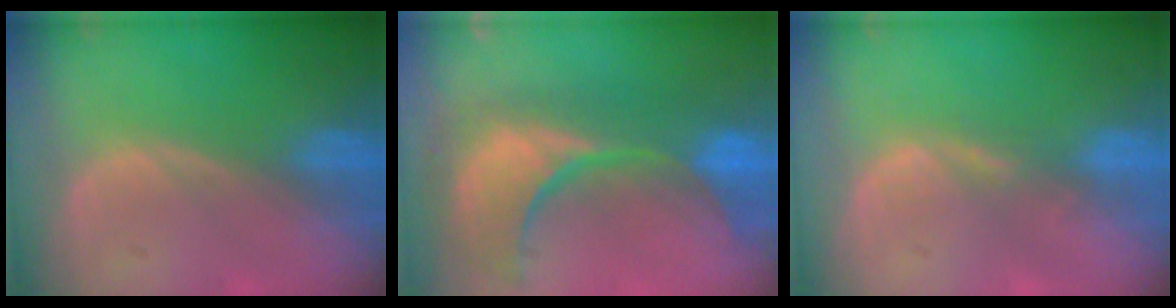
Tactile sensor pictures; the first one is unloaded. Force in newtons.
{"total": 13.5, "press": 11.8, "slide": 6.6}
{"total": 1.3, "press": 1.3, "slide": 0.2}